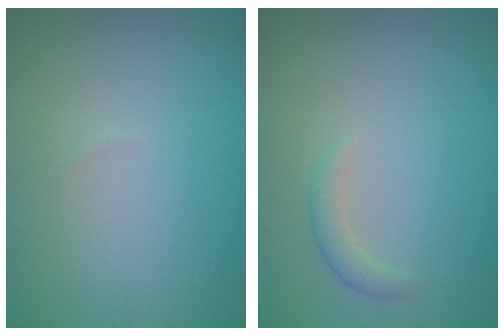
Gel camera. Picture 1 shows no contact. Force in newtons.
{"total": 1.3, "press": 1.3, "slide": 0.1}